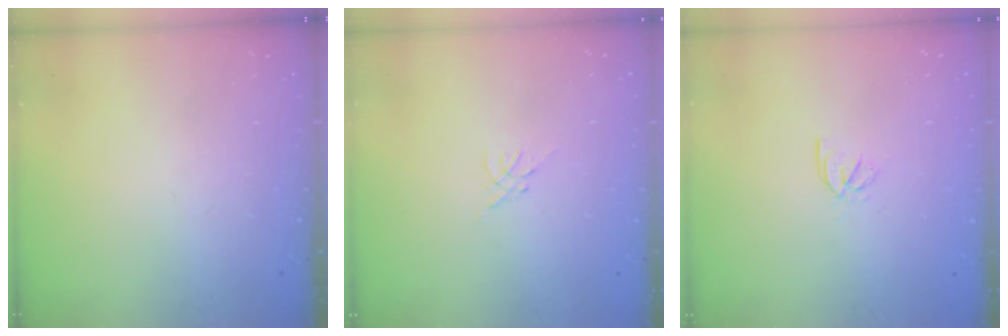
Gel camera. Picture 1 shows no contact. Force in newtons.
{"total": 0.5, "press": 0.4, "slide": 0.3}
{"total": 2.2, "press": 2.2, "slide": 0.5}